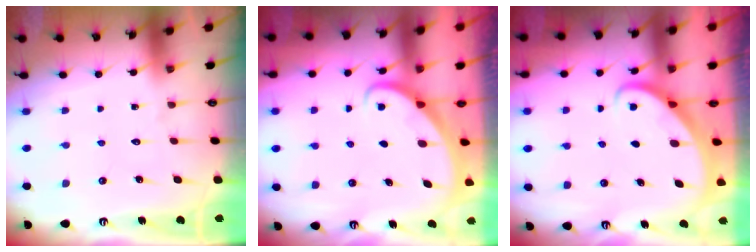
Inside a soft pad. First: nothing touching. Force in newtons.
{"total": 2.3, "press": 2.3, "slide": 0.1}
{"total": 2.3, "press": 2.3, "slide": 0.3}